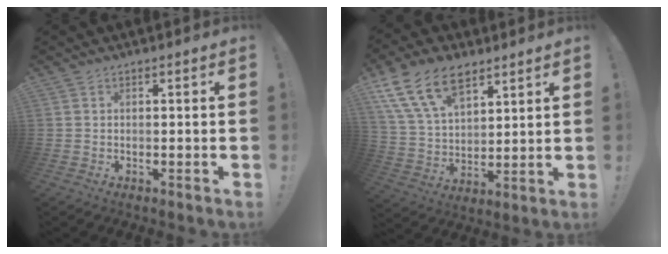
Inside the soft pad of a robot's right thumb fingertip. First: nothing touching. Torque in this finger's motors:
{"motor_torque": [0.71, 3.31, 0.91, 0.96, 0.13]}